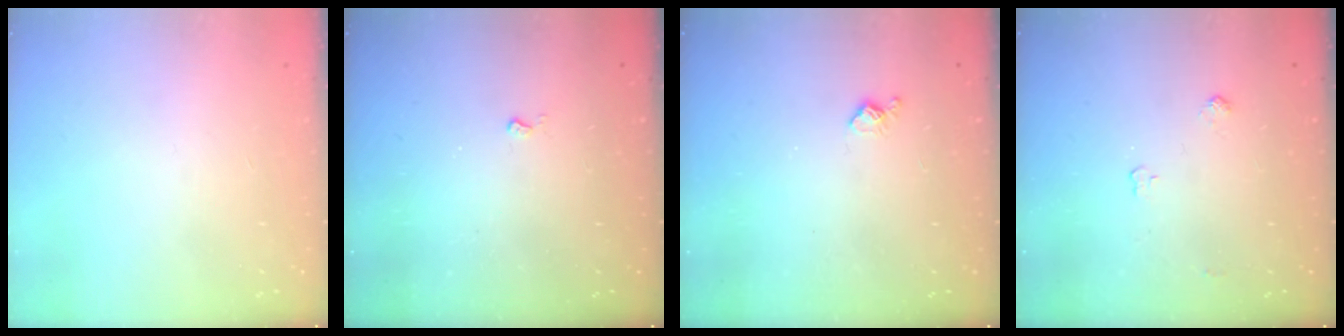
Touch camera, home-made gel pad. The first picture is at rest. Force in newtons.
{"total": 2.6, "press": 2.6, "slide": 0.5}
{"total": 3.9, "press": 3.8, "slide": 0.5}
{"total": 3.8, "press": 3.8, "slide": 0.6}